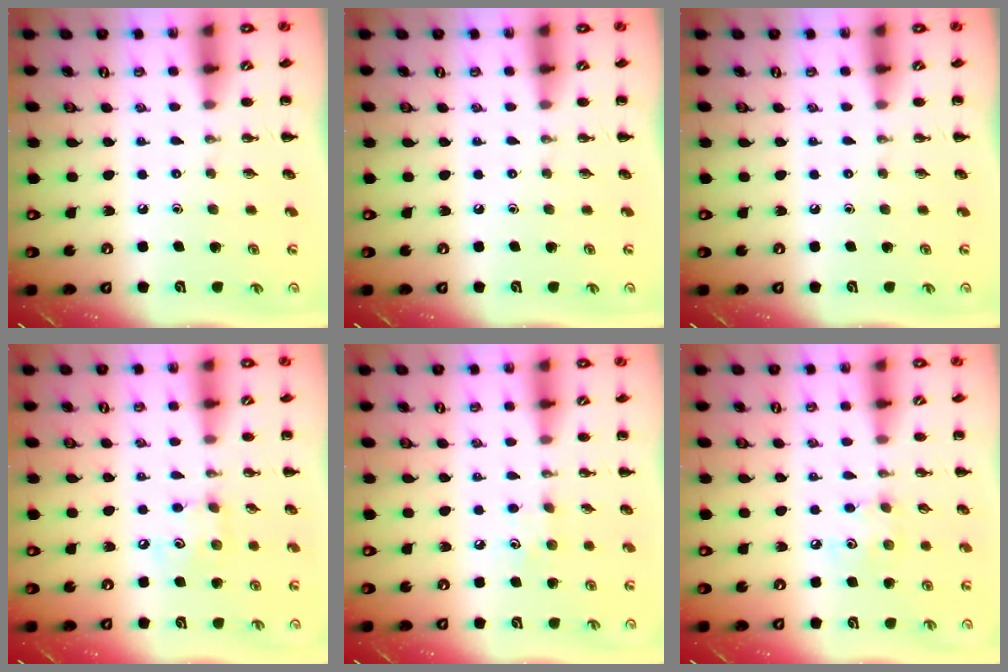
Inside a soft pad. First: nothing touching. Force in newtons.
{"total": 0.0}
{"total": 0.0}
{"total": 5.2, "press": 5.2, "slide": 0.8}
{"total": 6.3, "press": 6.0, "slide": 2.0}
{"total": 4.6, "press": 4.6, "slide": 0.8}